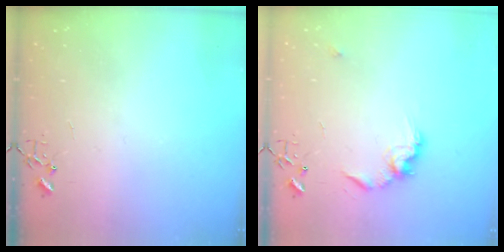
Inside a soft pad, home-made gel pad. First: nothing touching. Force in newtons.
{"total": 11.9, "press": 11.8, "slide": 1.0}